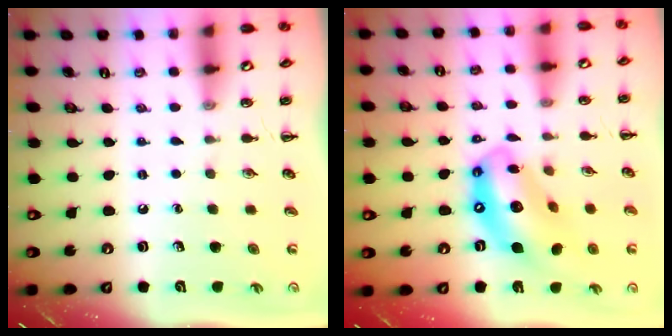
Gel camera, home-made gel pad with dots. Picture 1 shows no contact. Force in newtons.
{"total": 14.4, "press": 13.9, "slide": 4.0}